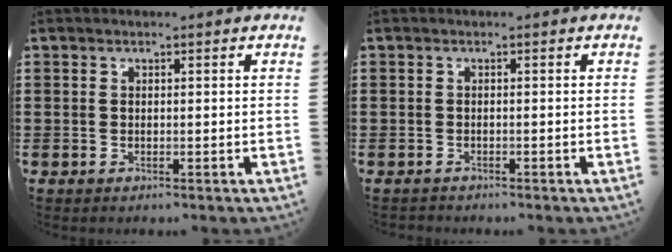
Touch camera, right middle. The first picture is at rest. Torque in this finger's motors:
{"motor_torque": [0.57, 0.59, -0.04, -0.02]}